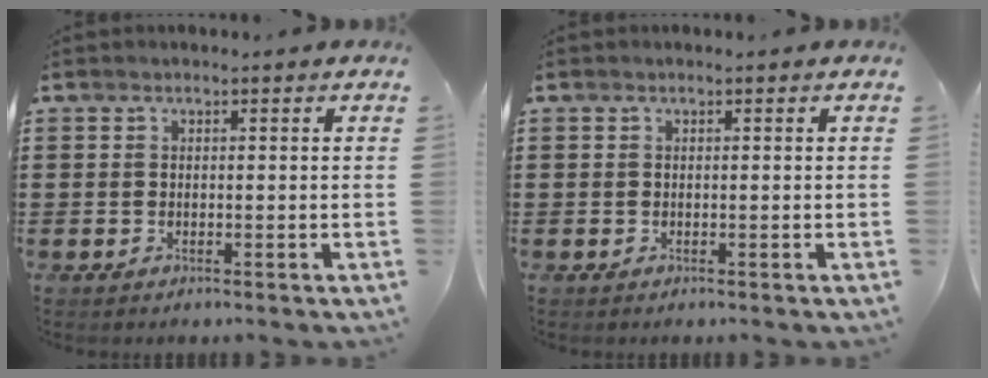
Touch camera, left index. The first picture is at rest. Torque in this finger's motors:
{"motor_torque": [-0.02, -0.01, 0.00, -0.01]}